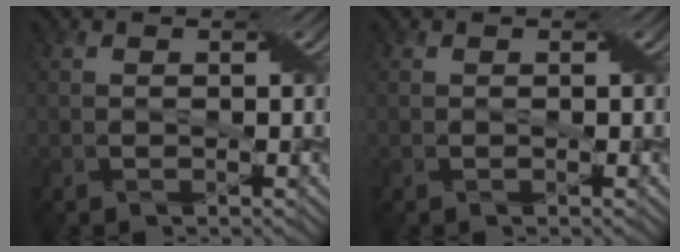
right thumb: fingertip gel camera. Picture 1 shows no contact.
{"total": 0.0}